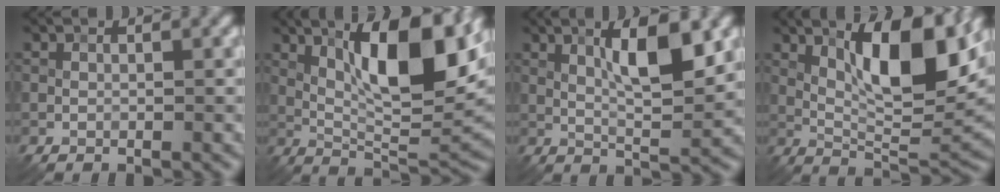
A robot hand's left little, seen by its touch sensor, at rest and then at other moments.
{"total": 12.2, "force": [4.3, 3.4, 10.9], "torque": [-0.163, 0.007, 0.074]}
{"total": 6.2, "force": [2.2, 1.3, 5.7], "torque": [-0.093, 0.000, 0.038]}
{"total": 11.0, "force": [3.8, 3.4, 9.7], "torque": [-0.149, 0.001, 0.065]}